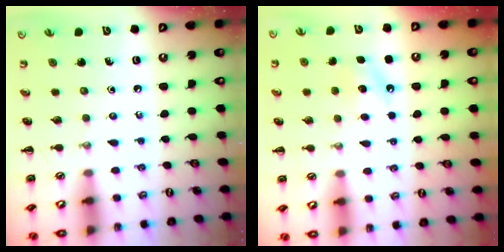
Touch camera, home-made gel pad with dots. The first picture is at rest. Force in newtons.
{"total": 6.2, "press": 6.0, "slide": 1.7}